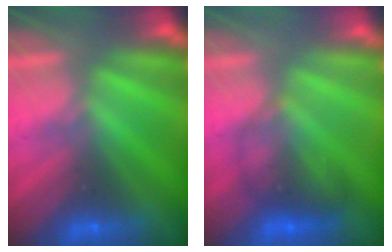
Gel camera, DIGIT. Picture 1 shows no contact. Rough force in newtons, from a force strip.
{"total": 2.0}